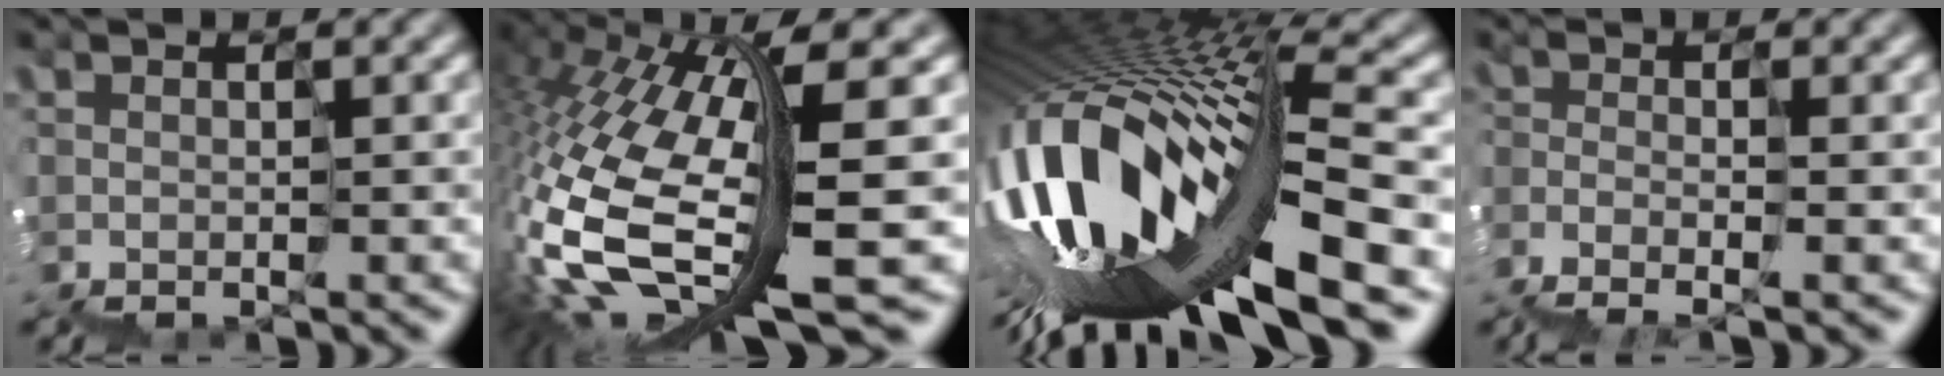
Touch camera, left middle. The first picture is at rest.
{"total": 11.5, "force": [-2.1, 3.3, 10.8], "torque": [-0.272, -0.013, -0.025]}
{"total": 13.7, "force": [-6.0, 4.6, 11.5], "torque": [-0.221, -0.006, -0.094]}
{"total": 2.1, "force": [-2.0, -0.3, -0.3], "torque": [-0.014, 0.002, -0.052]}